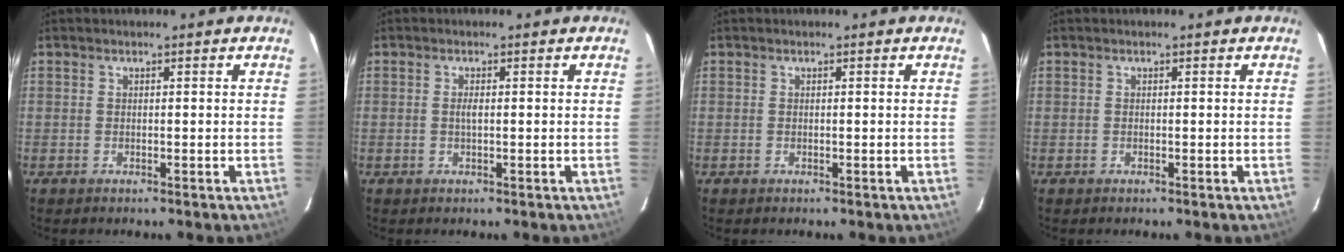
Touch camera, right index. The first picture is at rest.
{"total": 1.2, "force": [0.1, 0.1, 1.2], "torque": [-0.024, 0.000, 0.000]}
{"total": 0.0}
{"total": 0.0}